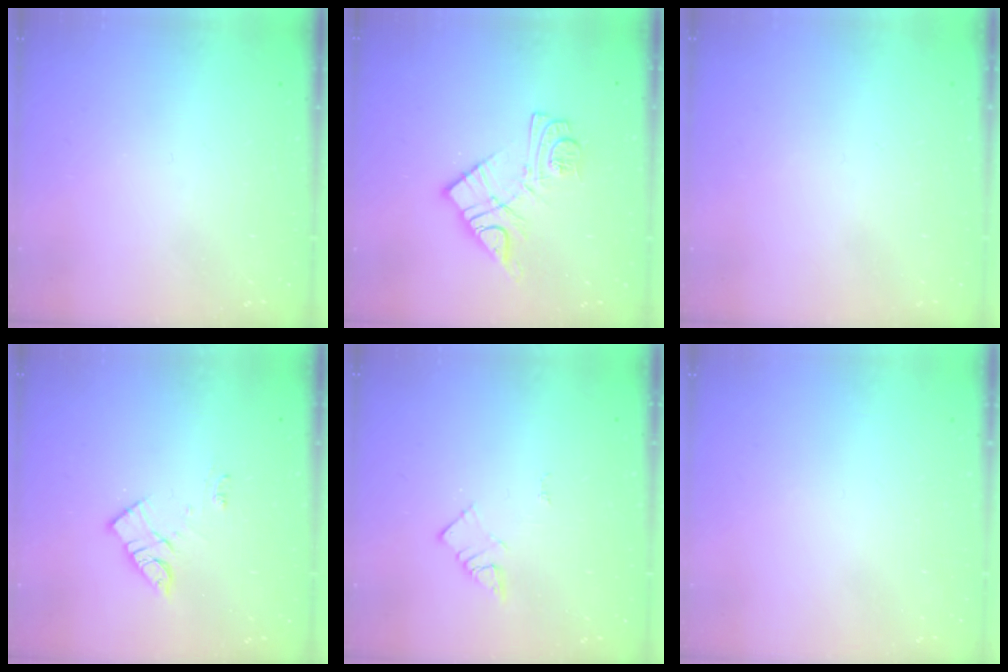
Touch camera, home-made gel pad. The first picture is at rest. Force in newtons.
{"total": 11.2, "press": 11.2, "slide": 0.4}
{"total": 1.9, "press": 1.9, "slide": 0.2}
{"total": 10.2, "press": 10.2, "slide": 0.5}
{"total": 2.9, "press": 2.9, "slide": 0.2}
{"total": 1.5, "press": 1.5, "slide": 0.1}